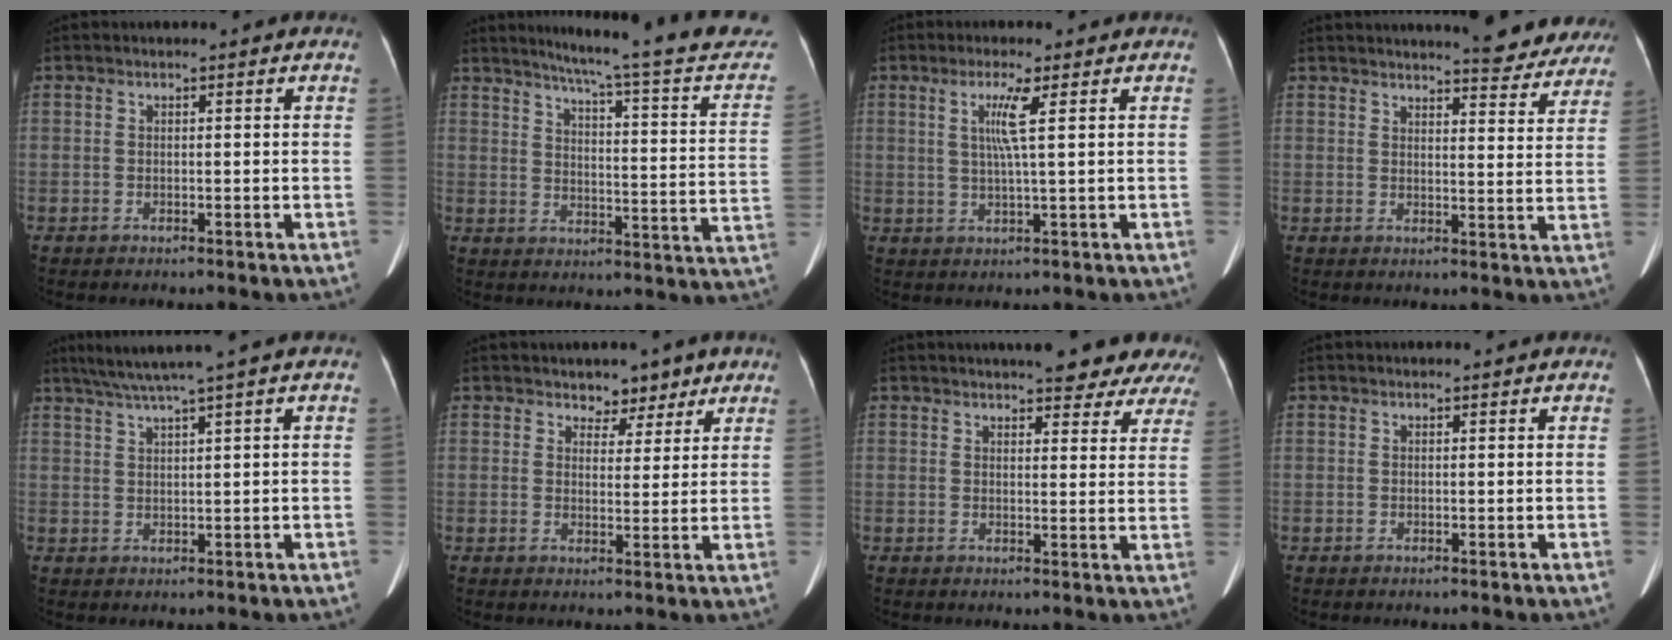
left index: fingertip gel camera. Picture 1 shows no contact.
{"total": 22.7, "force": [20.0, -0.2, 10.7], "torque": [-0.145, -0.068, 0.236]}
{"total": 4.4, "force": [1.3, -0.6, 4.1], "torque": [-0.084, -0.004, 0.026]}
{"total": 12.0, "force": [11.2, 2.1, 3.8], "torque": [-0.029, -0.026, 0.112]}
{"total": 5.3, "force": [3.8, -1.3, 3.4], "torque": [-0.066, 0.012, 0.074]}
{"total": 4.1, "force": [3.1, 2.6, 0.7], "torque": [0.002, -0.001, 0.043]}
{"total": 12.8, "force": [11.4, 2.6, 5.0], "torque": [-0.041, 0.001, 0.116]}
{"total": 0.6, "force": [0.5, 0.1, 0.3], "torque": [-0.008, 0.003, 0.006]}